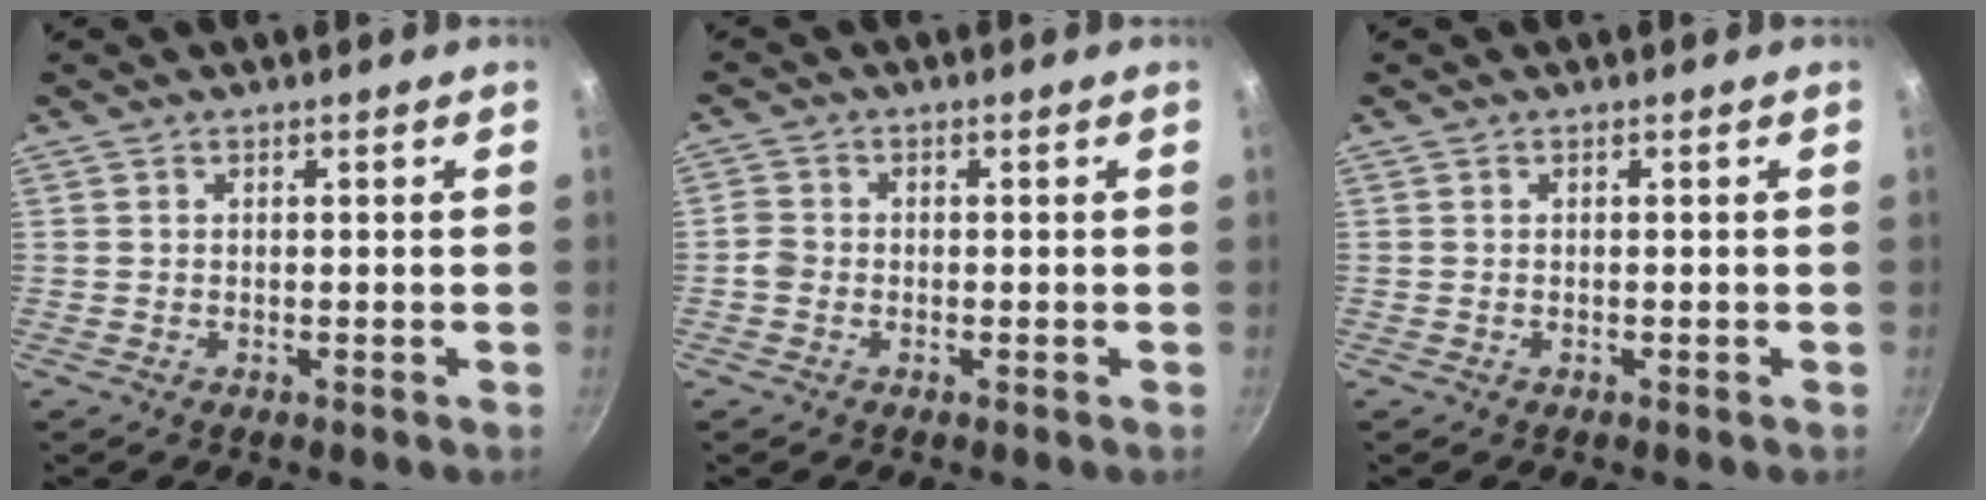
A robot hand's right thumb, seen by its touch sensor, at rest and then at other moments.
{"total": 2.4, "force": [-0.9, 2.0, 1.0], "torque": [-0.016, 0.011, -0.023]}
{"total": 0.0}